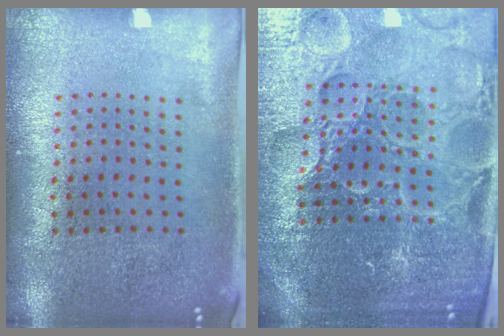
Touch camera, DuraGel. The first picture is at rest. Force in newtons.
{"total": 5.8, "press": 5.3, "slide": 2.2}